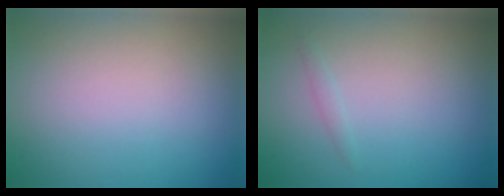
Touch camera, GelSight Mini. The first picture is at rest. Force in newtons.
{"total": 0.6, "press": 0.6, "slide": 0.0}